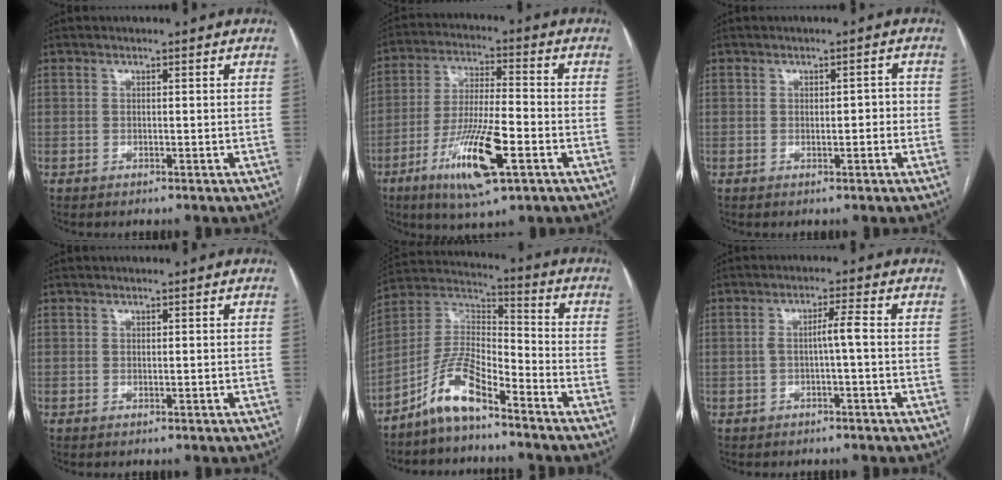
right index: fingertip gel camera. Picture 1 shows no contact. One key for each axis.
{"total": 13.9, "fx": -6.0, "fy": 2.4, "fz": 12.3, "tx": -0.239, "ty": -0.018, "tz": -0.103}
{"total": 2.3, "fx": -0.3, "fy": 0.8, "fz": 2.1, "tx": -0.029, "ty": 0.007, "tz": -0.002}
{"total": 0.0}
{"total": 9.9, "fx": -7.1, "fy": 2.6, "fz": 6.3, "tx": -0.137, "ty": 0.022, "tz": -0.141}
{"total": 3.0, "fx": -0.5, "fy": -0.2, "fz": 2.9, "tx": -0.051, "ty": 0.009, "tz": -0.006}